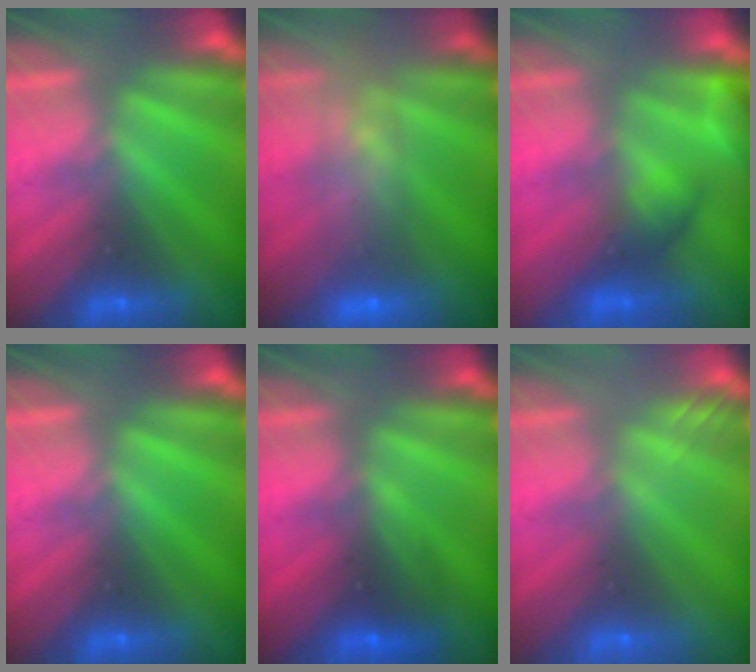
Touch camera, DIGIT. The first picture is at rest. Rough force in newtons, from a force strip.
{"total": 7.8}
{"total": 4.7}
{"total": 0.0}
{"total": 2.8}
{"total": 2.0}